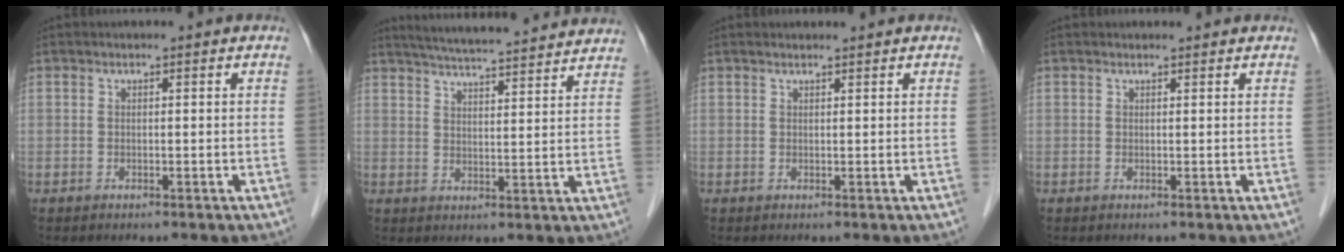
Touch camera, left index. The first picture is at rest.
{"total": 18.7, "force": [17.3, 1.1, 7.0], "torque": [-0.111, 0.017, 0.230]}
{"total": 0.8, "force": [0.8, 0.0, 0.2], "torque": [-0.006, 0.005, 0.016]}
{"total": 1.1, "force": [1.1, 0.2, 0.1], "torque": [-0.011, 0.005, 0.013]}